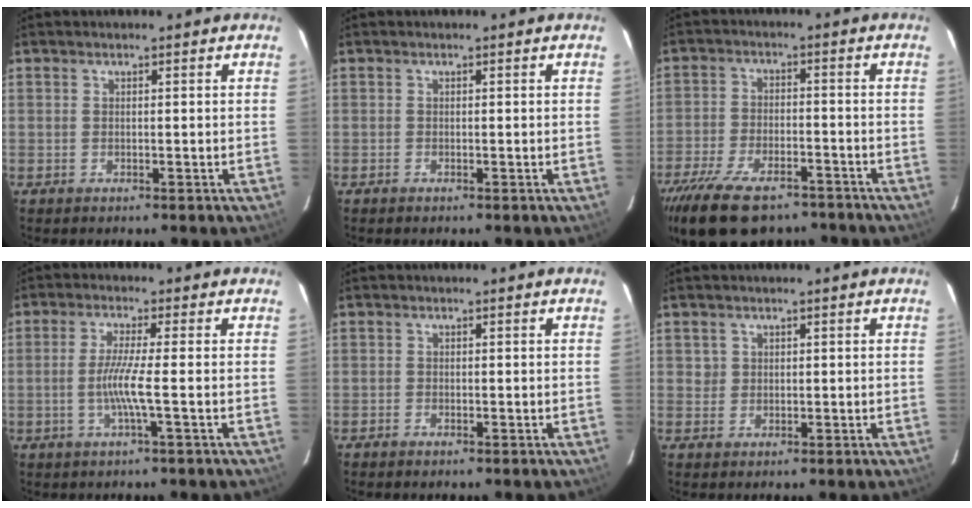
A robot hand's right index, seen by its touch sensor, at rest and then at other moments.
{"total": 0.0}
{"total": 18.1, "force": [-13.3, 7.7, 9.5], "torque": [-0.205, -0.027, -0.214]}
{"total": 5.1, "force": [-1.3, -1.1, 4.8], "torque": [-0.101, -0.007, -0.027]}
{"total": 0.9, "force": [-0.7, 0.5, 0.2], "torque": [-0.008, -0.002, -0.015]}
{"total": 1.5, "force": [0.4, 1.4, -0.1], "torque": [0.007, 0.004, 0.006]}